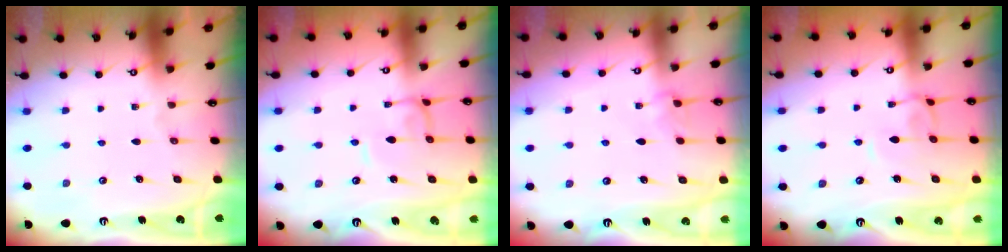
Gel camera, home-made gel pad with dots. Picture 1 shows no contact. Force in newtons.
{"total": 1.6, "press": 1.5, "slide": 0.1}
{"total": 2.4, "press": 2.4, "slide": 0.5}
{"total": 2.5, "press": 2.5, "slide": 0.5}